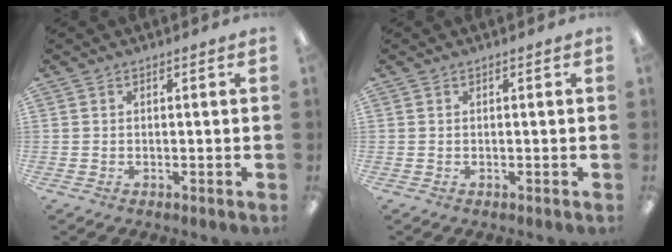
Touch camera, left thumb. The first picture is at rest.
{"total": 0.0}